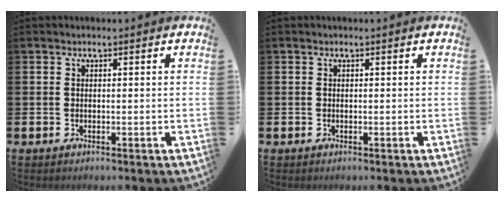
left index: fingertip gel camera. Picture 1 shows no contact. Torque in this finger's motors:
{"motor_torque": [-0.20, 0.13, 0.02, -0.01]}